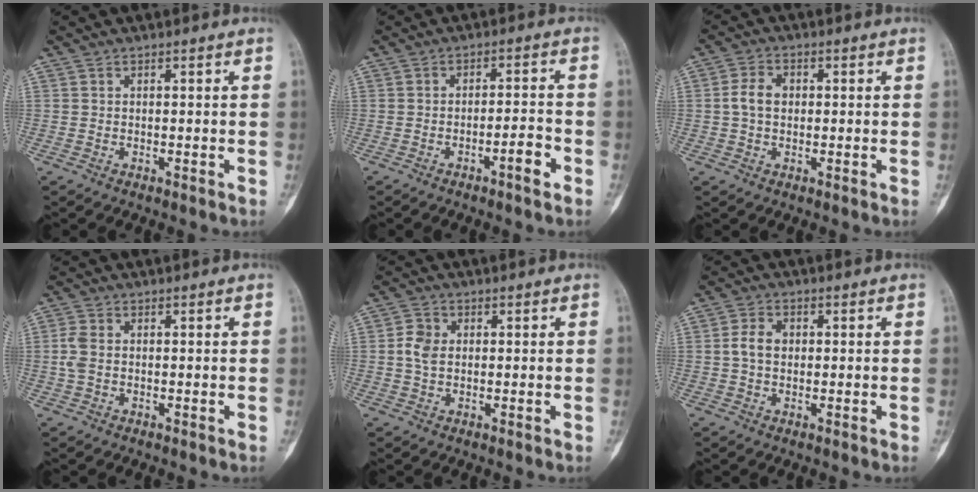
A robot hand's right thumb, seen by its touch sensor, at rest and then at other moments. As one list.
[{"total": 4.4, "force": [-2.4, 0.8, 3.6], "torque": [-0.056, 0.021, -0.039]}, {"total": 4.4, "force": [0.2, 3.2, 3.0], "torque": [-0.059, 0.012, -0.001]}, {"total": 2.9, "force": [-0.1, 1.9, 2.2], "torque": [-0.064, 0.003, -0.006]}, {"total": 3.8, "force": [0.2, 2.8, 2.5], "torque": [-0.047, 0.005, 0.000]}, {"total": 4.0, "force": [0.2, 2.9, 2.8], "torque": [-0.054, 0.010, -0.001]}]